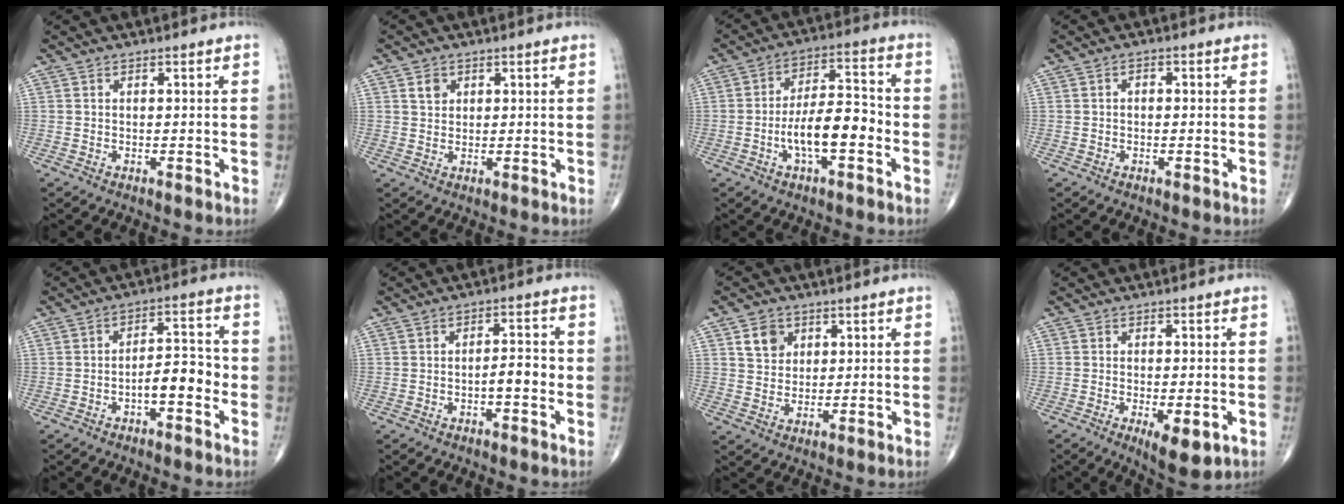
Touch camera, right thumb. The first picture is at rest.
{"total": 2.5, "force": [1.1, 2.0, 1.1], "torque": [-0.009, -0.005, 0.019]}
{"total": 11.3, "force": [-3.1, 4.5, 9.9], "torque": [-0.159, 0.036, -0.059]}
{"total": 1.2, "force": [0.1, 0.8, 1.0], "torque": [-0.012, 0.006, -0.003]}
{"total": 6.9, "force": [-2.3, 3.0, 5.8], "torque": [-0.074, 0.032, -0.039]}
{"total": 4.1, "force": [-1.1, 1.6, 3.7], "torque": [-0.049, 0.017, -0.018]}
{"total": 5.3, "force": [2.3, 4.2, 2.2], "torque": [-0.017, -0.012, 0.042]}
{"total": 7.2, "force": [-2.6, 2.7, 6.2], "torque": [-0.088, -0.011, -0.032]}